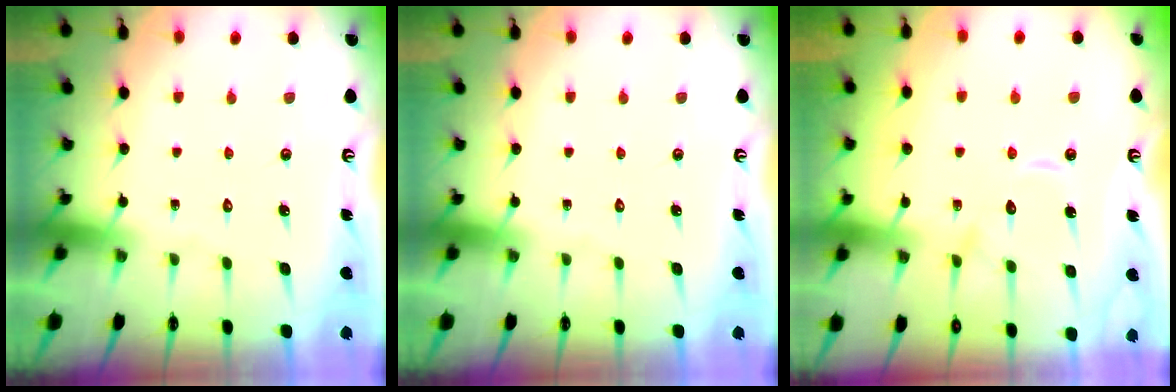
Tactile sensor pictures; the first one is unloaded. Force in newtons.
{"total": 0.0}
{"total": 10.7, "press": 10.6, "slide": 1.1}